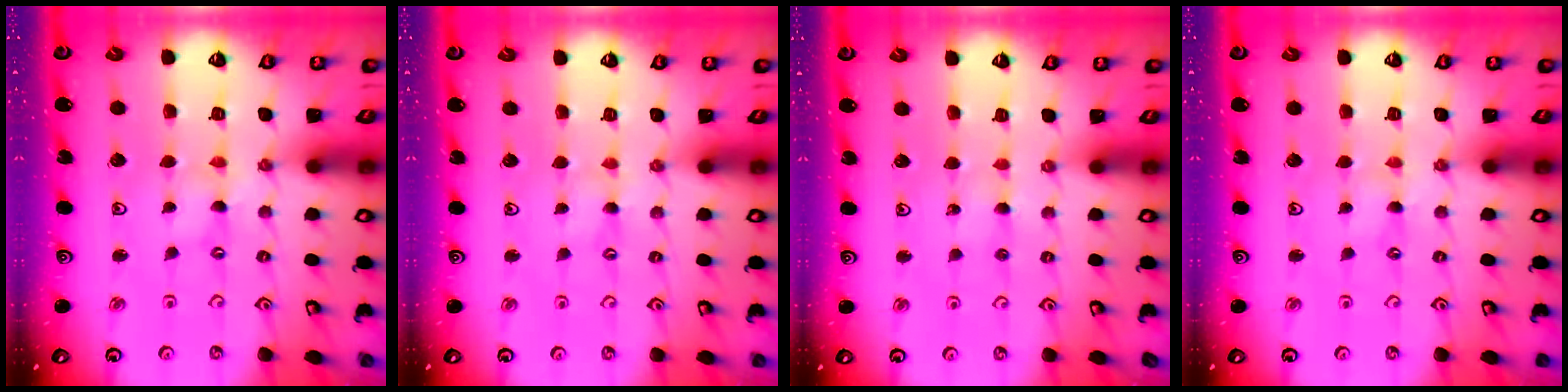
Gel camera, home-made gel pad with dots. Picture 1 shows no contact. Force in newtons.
{"total": 0.9, "press": 0.9, "slide": 0.1}
{"total": 2.2, "press": 2.2, "slide": 0.2}
{"total": 0.8, "press": 0.8, "slide": 0.2}